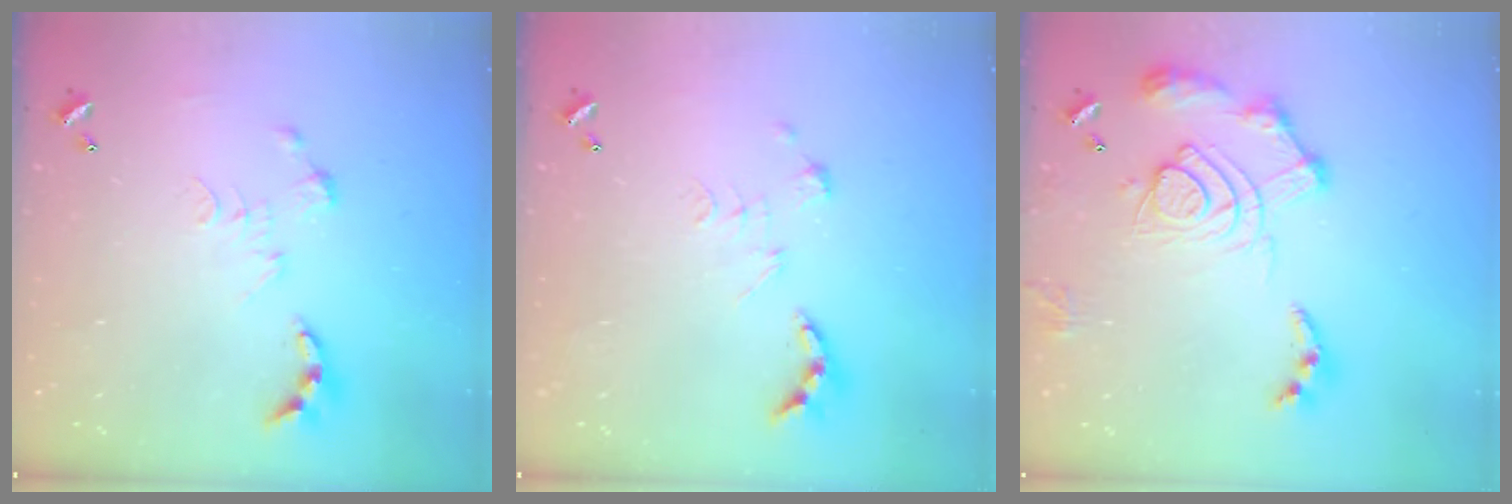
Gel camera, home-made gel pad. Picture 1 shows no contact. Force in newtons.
{"total": 2.7, "press": 2.2, "slide": 1.5}
{"total": 17.1, "press": 17.0, "slide": 1.6}